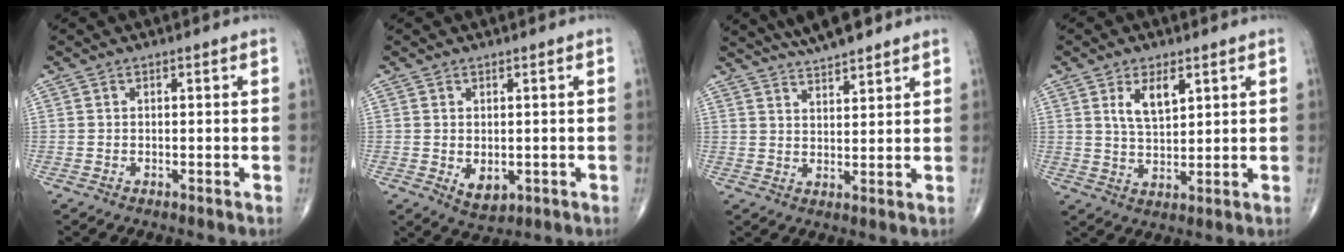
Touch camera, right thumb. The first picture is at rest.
{"total": 3.8, "force": [-0.5, 2.4, 2.9], "torque": [-0.033, -0.007, 0.004]}
{"total": 7.9, "force": [6.8, 1.3, 3.8], "torque": [-0.048, -0.025, 0.116]}
{"total": 6.2, "force": [2.8, 2.9, 4.7], "torque": [-0.072, -0.020, 0.056]}